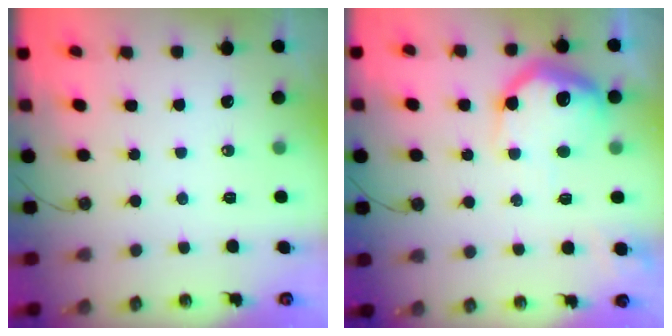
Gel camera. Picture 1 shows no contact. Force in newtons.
{"total": 18.7, "press": 18.6, "slide": 1.5}